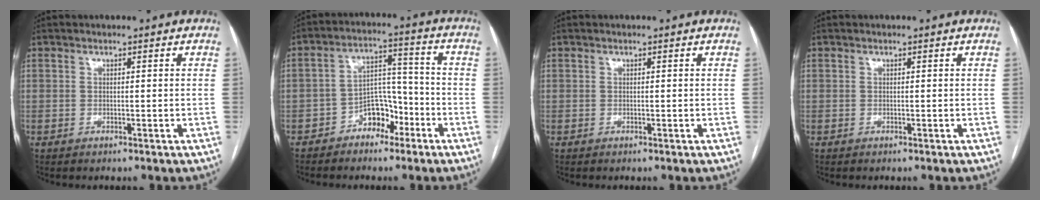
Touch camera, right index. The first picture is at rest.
{"total": 6.9, "force": [-4.0, 4.3, 3.5], "torque": [-0.054, 0.029, -0.066]}
{"total": 0.0}
{"total": 0.0}